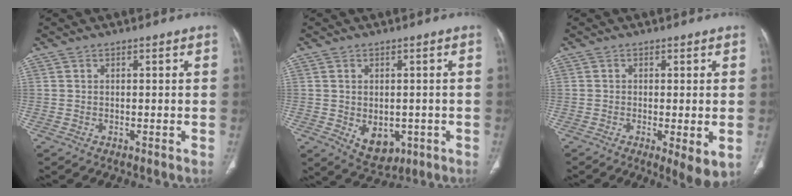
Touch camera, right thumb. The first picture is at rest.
{"total": 7.0, "force": [-1.6, 4.9, 4.7], "torque": [-0.048, -0.003, -0.003]}
{"total": 5.7, "force": [-1.5, 1.5, 5.3], "torque": [-0.086, -0.018, -0.021]}